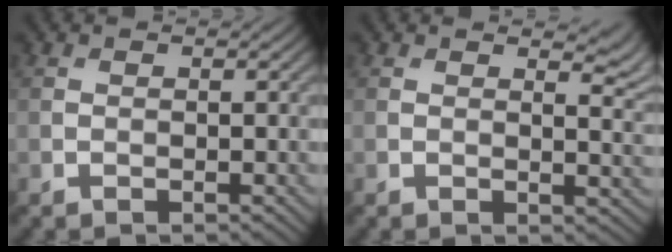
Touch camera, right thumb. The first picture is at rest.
{"total": 3.9, "force": [2.4, 1.1, 2.8], "torque": [-0.040, -0.003, 0.038]}